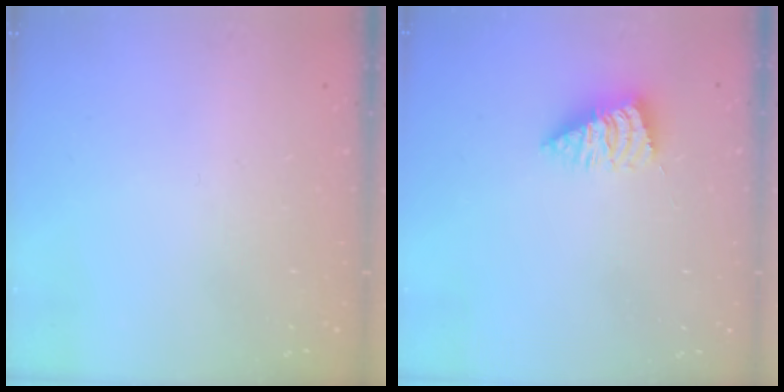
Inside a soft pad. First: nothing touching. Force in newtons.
{"total": 2.1, "press": 2.1, "slide": 0.1}